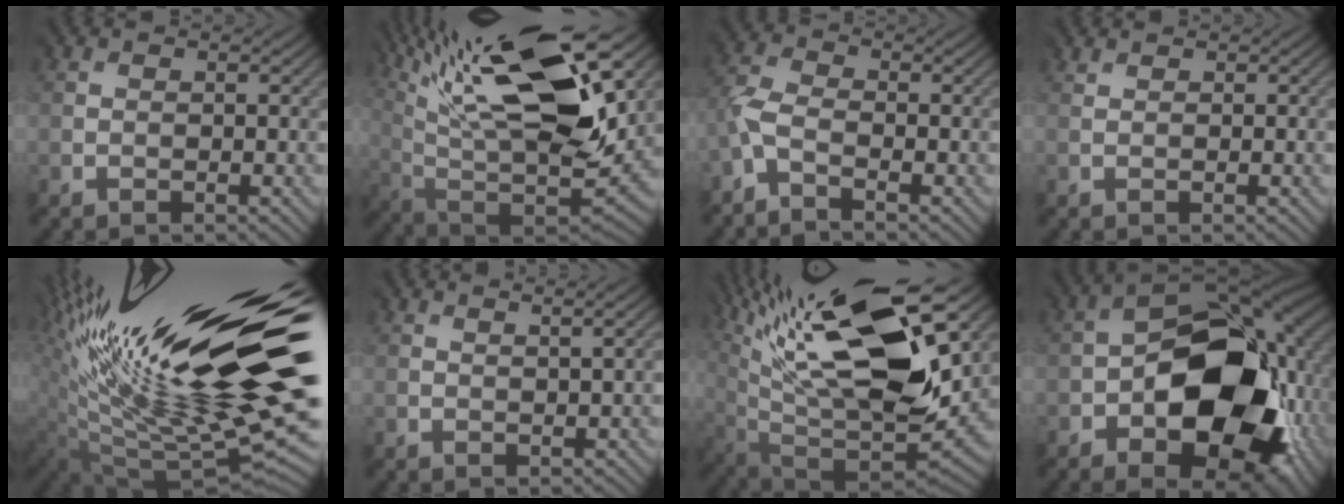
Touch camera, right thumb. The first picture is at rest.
{"total": 20.0, "force": [10.3, 6.9, 15.7], "torque": [-0.287, 0.034, 0.173]}
{"total": 3.5, "force": [-2.5, 1.0, 2.2], "torque": [-0.068, -0.002, -0.067]}
{"total": 0.7, "force": [0.6, 0.2, -0.2], "torque": [0.002, 0.001, 0.011]}
{"total": 21.3, "force": [7.9, 5.2, 19.1], "torque": [-0.308, 0.021, 0.125]}
{"total": 1.4, "force": [1.1, -0.5, 0.6], "torque": [-0.010, 0.004, 0.018]}
{"total": 19.5, "force": [9.9, 6.8, 15.3], "torque": [-0.277, 0.024, 0.169]}
{"total": 19.0, "force": [-3.4, 11.7, 14.5], "torque": [-0.233, -0.032, -0.043]}